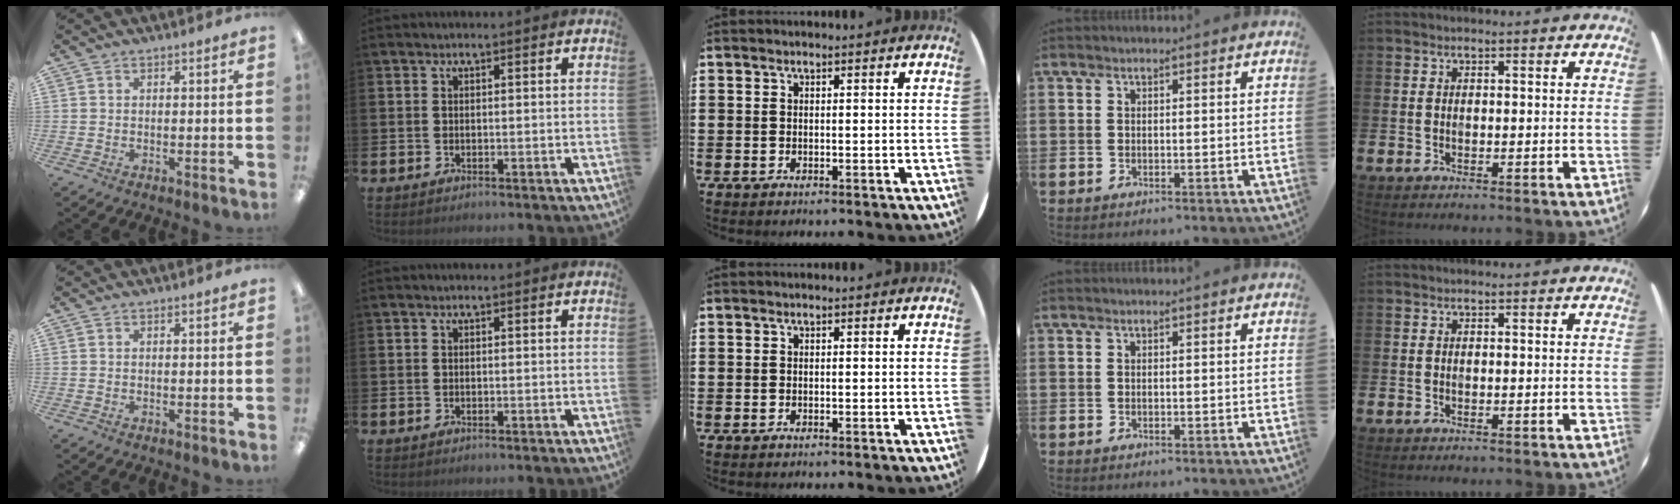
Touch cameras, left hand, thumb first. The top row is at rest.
{}